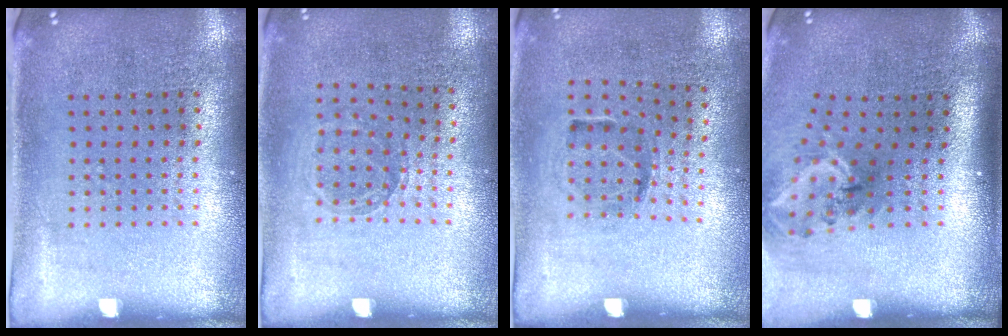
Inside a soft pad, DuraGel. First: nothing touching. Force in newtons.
{"total": 0.8, "press": 0.8, "slide": 0.1}
{"total": 1.1, "press": 0.8, "slide": 0.8}
{"total": 2.0, "press": 1.3, "slide": 1.5}